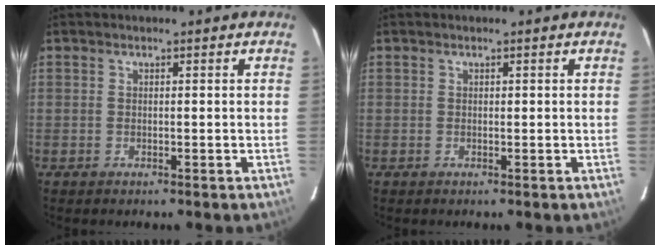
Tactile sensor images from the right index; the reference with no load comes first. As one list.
[{"total": 0.0}]